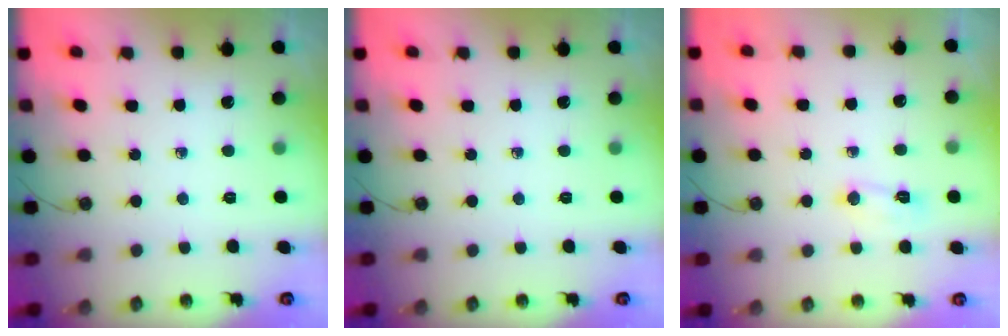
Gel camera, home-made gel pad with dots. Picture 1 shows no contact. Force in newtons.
{"total": 0.0}
{"total": 3.9, "press": 3.8, "slide": 0.7}